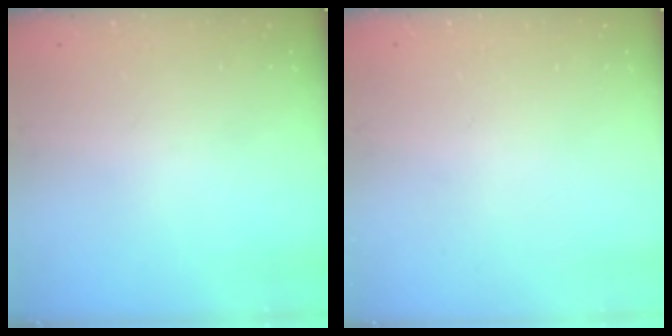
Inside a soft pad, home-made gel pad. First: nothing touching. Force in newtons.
{"total": 0.0}